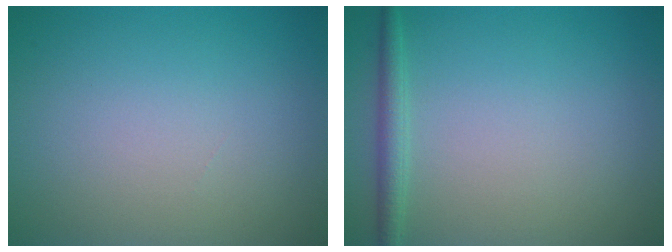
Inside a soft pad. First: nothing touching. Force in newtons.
{"total": 1.7, "press": 1.7, "slide": 0.1}